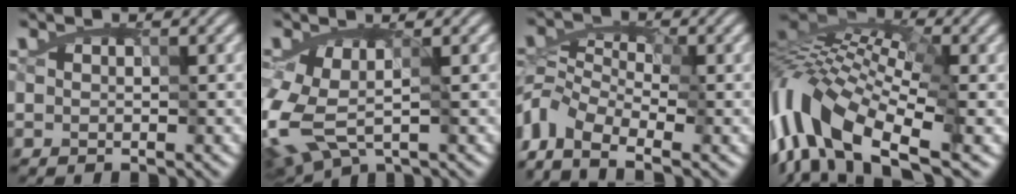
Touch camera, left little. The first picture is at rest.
{"total": 6.6, "force": [-2.7, 3.3, 5.0], "torque": [-0.111, -0.010, -0.056]}
{"total": 5.9, "force": [-4.7, 2.5, 2.5], "torque": [-0.045, 0.007, -0.112]}
{"total": 13.9, "force": [-5.6, 6.2, 11.1], "torque": [-0.242, 0.007, -0.120]}